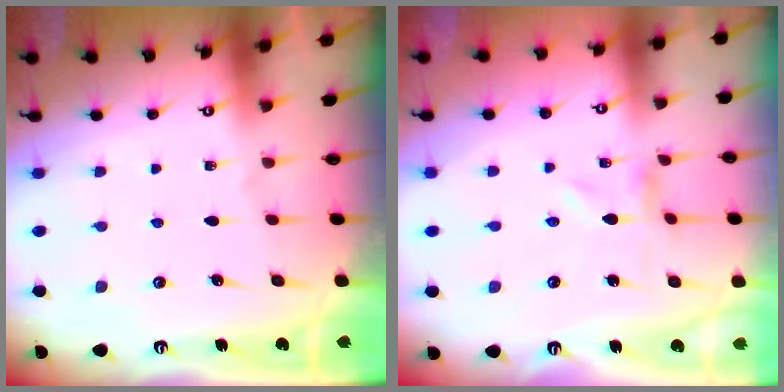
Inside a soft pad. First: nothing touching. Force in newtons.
{"total": 0.0}